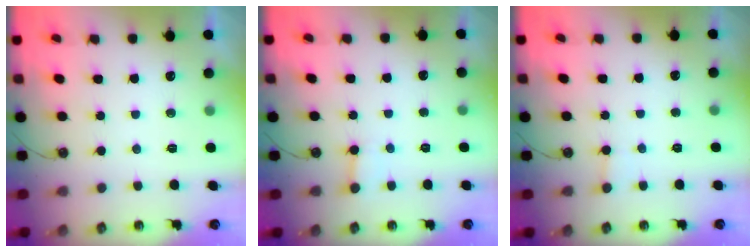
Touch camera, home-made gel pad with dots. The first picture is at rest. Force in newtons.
{"total": 2.4, "press": 2.4, "slide": 0.4}
{"total": 1.7, "press": 1.7, "slide": 0.1}